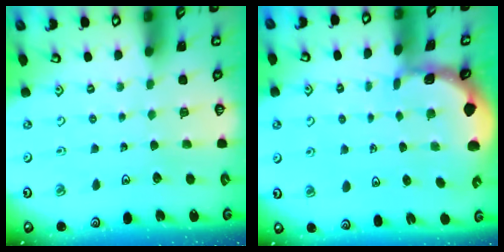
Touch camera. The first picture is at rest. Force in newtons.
{"total": 0.9, "press": 0.9, "slide": 0.2}